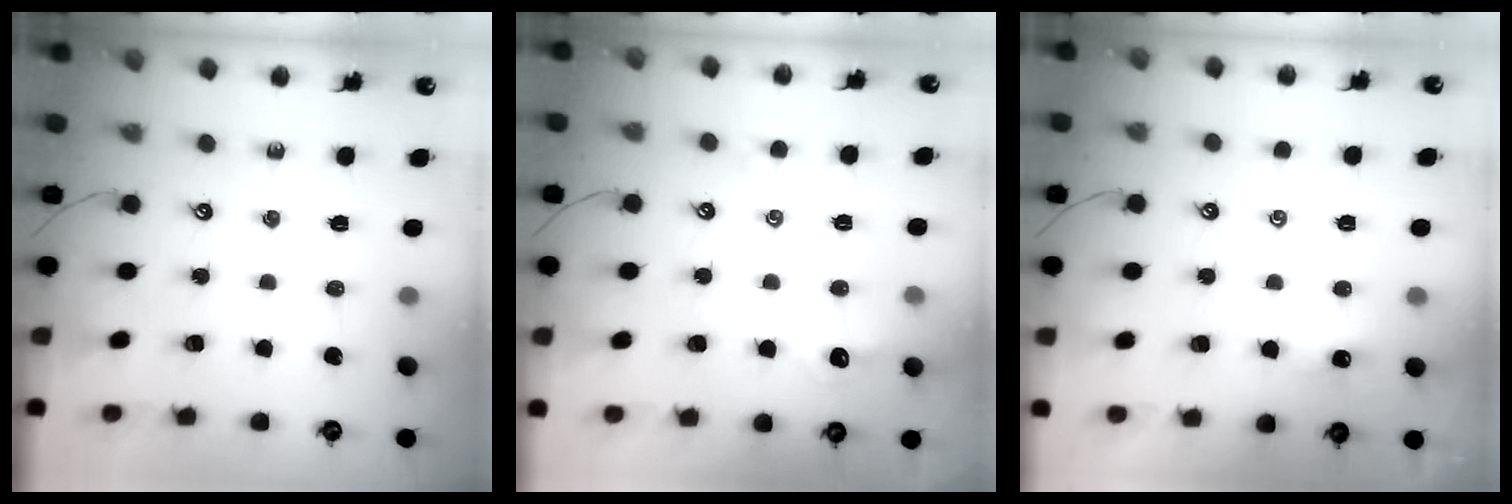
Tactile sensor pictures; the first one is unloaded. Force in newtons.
{"total": 1.2, "press": 1.0, "slide": 0.7}
{"total": 2.3, "press": 2.3, "slide": 0.2}